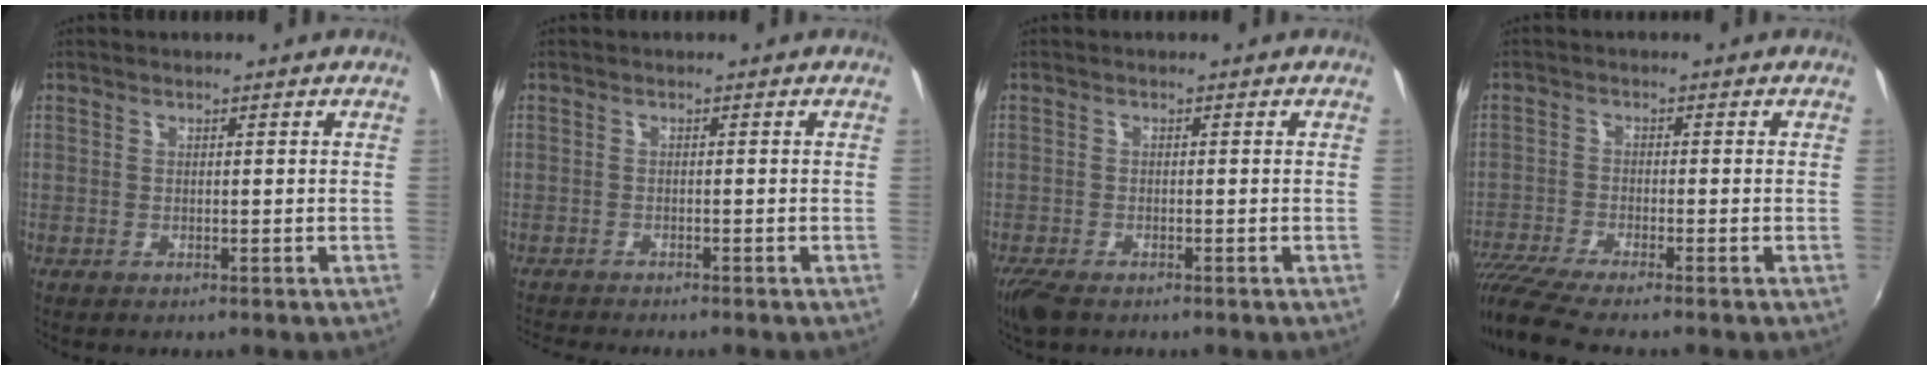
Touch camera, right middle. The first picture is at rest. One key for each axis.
{"total": 3.1, "fx": -3.0, "fy": -0.1, "fz": 0.8, "tx": -0.031, "ty": -0.019, "tz": -0.058}
{"total": 4.1, "fx": -3.1, "fy": 1.4, "fz": 2.3, "tx": -0.057, "ty": -0.018, "tz": -0.059}
{"total": 8.8, "fx": -7.6, "fy": -0.1, "fz": 4.4, "tx": -0.108, "ty": -0.038, "tz": -0.141}